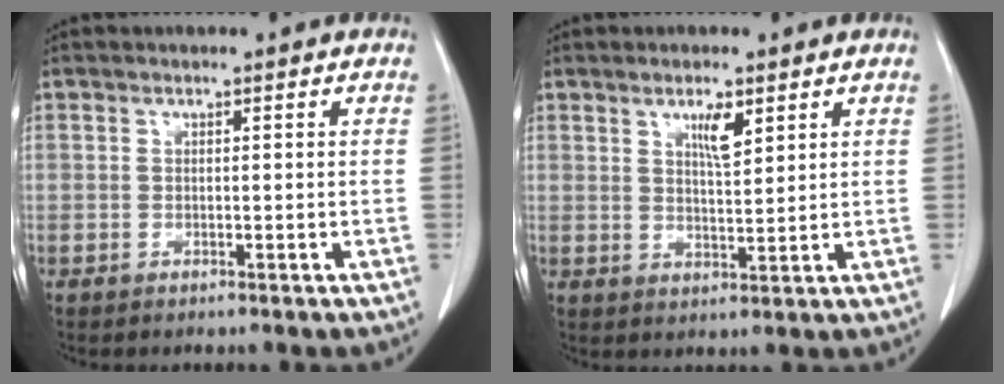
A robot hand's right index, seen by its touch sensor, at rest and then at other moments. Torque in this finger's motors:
{"motor_torque": [0.20, 0.27, 0.05, 0.05]}